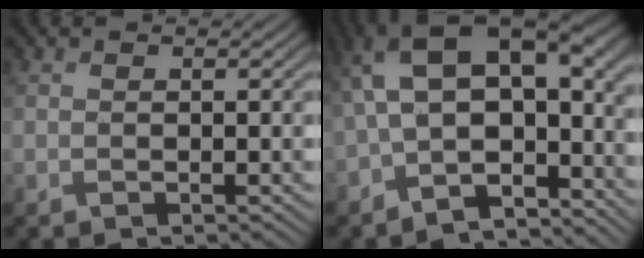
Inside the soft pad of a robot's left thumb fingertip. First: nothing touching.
{"total": 13.0, "force": [-2.4, 7.2, 10.5], "torque": [-0.182, 0.000, -0.044]}